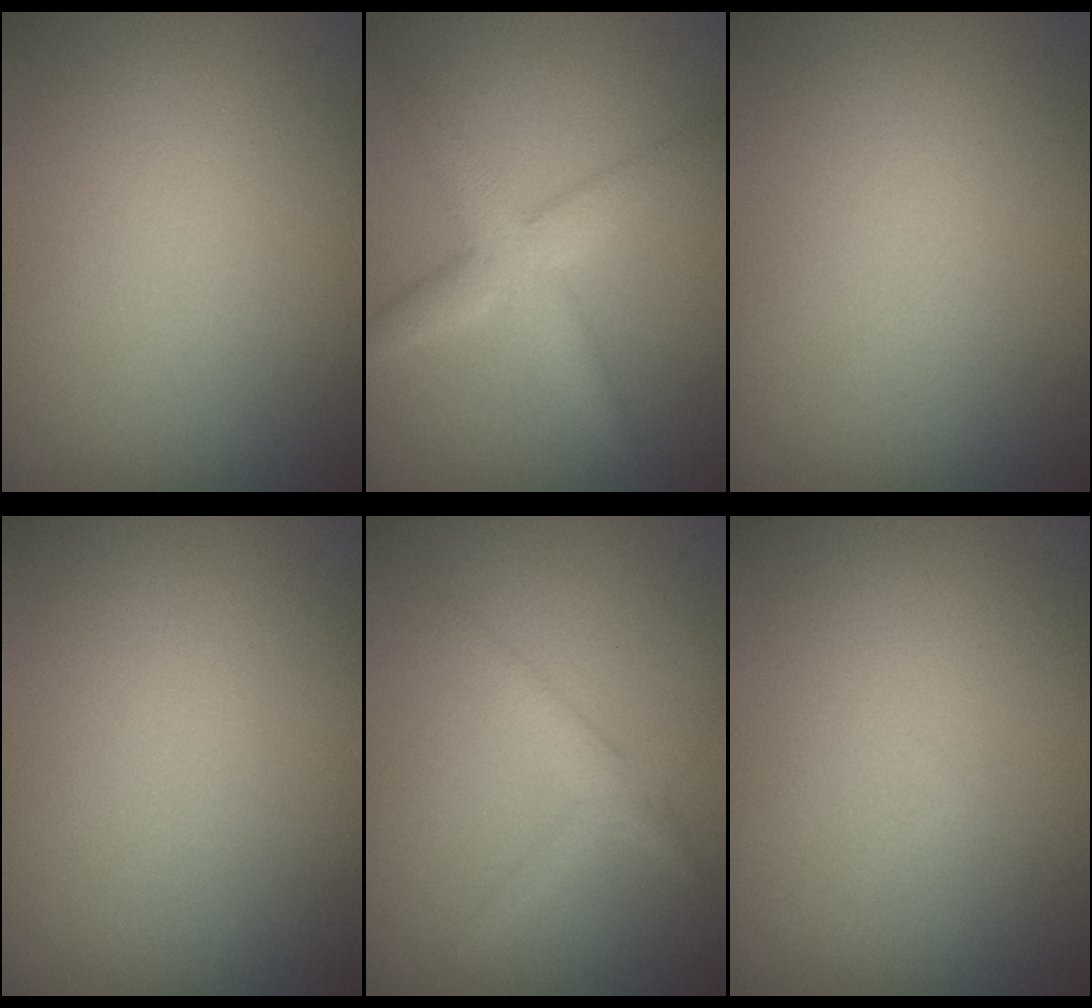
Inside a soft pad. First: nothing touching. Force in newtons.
{"total": 3.8, "press": 3.8, "slide": 0.1}
{"total": 0.0}
{"total": 0.0}
{"total": 1.9, "press": 1.9, "slide": 0.0}
{"total": 0.0}